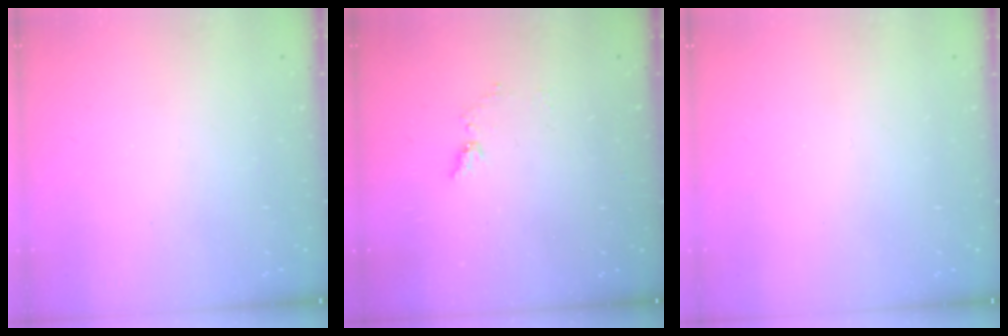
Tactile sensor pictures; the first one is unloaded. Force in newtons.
{"total": 5.3, "press": 5.3, "slide": 0.6}
{"total": 0.0}